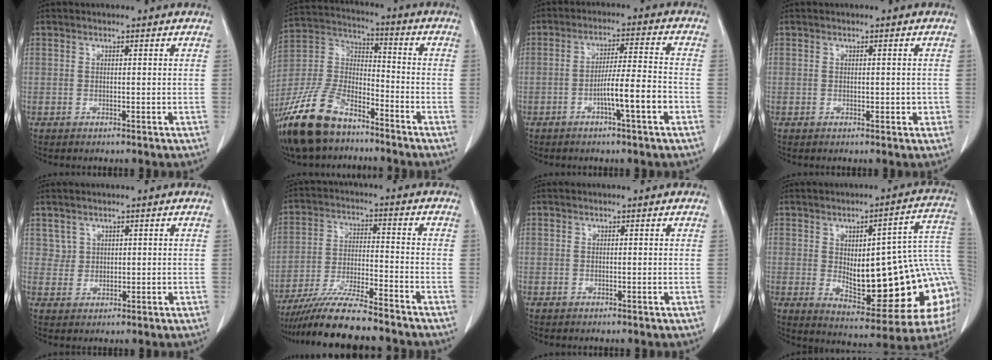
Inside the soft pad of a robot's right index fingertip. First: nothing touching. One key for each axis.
{"total": 17.0, "fx": -12.5, "fy": 6.8, "fz": 9.4, "tx": -0.211, "ty": -0.003, "tz": -0.236}
{"total": 7.5, "fx": -3.1, "fy": 0.0, "fz": 6.8, "tx": -0.114, "ty": 0.005, "tz": -0.052}
{"total": 1.6, "fx": -0.2, "fy": 1.0, "fz": 1.2, "tx": -0.012, "ty": 0.005, "tz": 0.000}
{"total": 2.1, "fx": 1.2, "fy": 1.7, "fz": 0.0, "tx": 0.014, "ty": 0.003, "tz": 0.015}
{"total": 12.8, "fx": -11.2, "fy": 0.5, "fz": 6.2, "tx": -0.104, "ty": -0.016, "tz": -0.190}
{"total": 0.0}
{"total": 22.8, "fx": -0.9, "fy": 5.8, "fz": 22.0, "tx": -0.239, "ty": 0.018, "tz": 0.004}